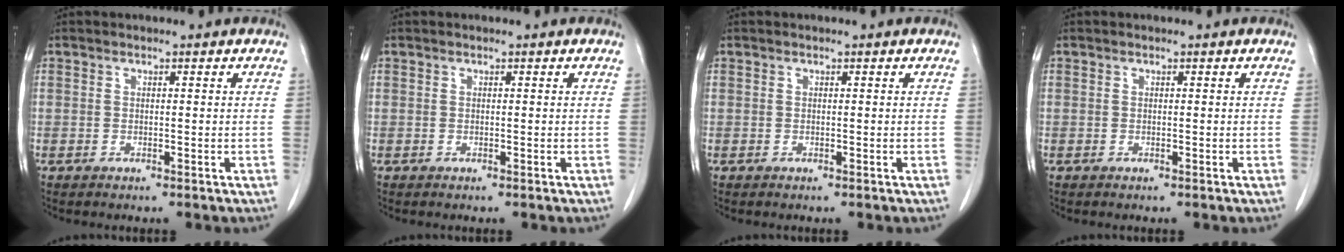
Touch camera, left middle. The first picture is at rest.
{"total": 0.0}
{"total": 0.0}
{"total": 0.0}